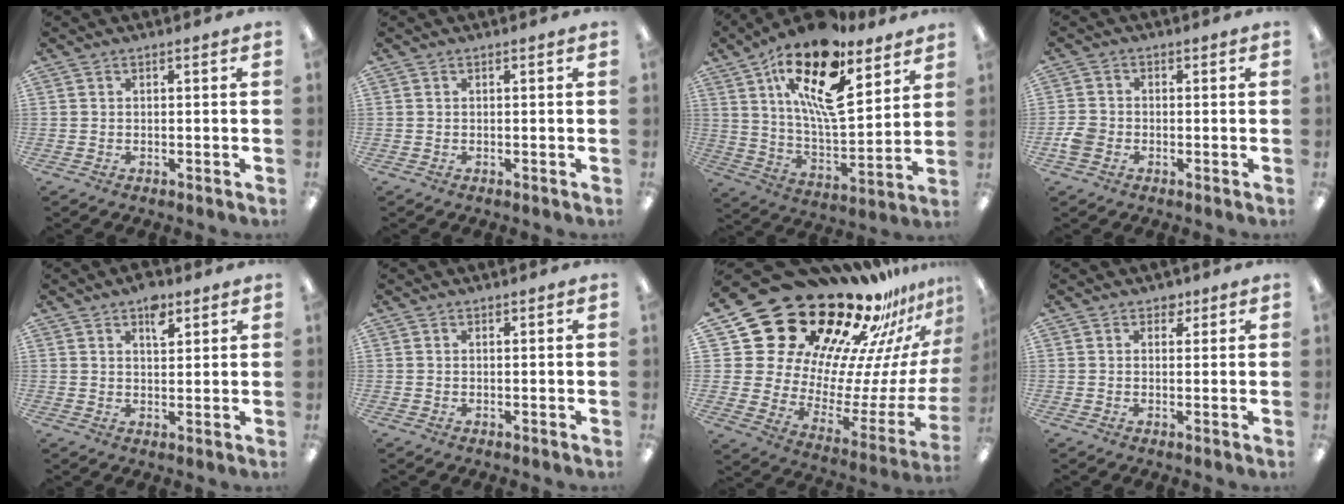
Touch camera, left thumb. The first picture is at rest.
{"total": 0.0}
{"total": 22.2, "force": [13.1, 8.6, 15.7], "torque": [-0.254, -0.076, 0.219]}
{"total": 4.1, "force": [-1.6, 3.3, 1.8], "torque": [-0.016, 0.009, -0.027]}
{"total": 5.3, "force": [3.3, 2.6, 3.2], "torque": [-0.030, -0.017, 0.053]}
{"total": 0.0}
{"total": 26.4, "force": [21.0, 11.9, 10.6], "torque": [-0.147, -0.205, 0.396]}
{"total": 2.2, "force": [1.4, 1.6, 0.7], "torque": [0.001, -0.004, 0.022]}